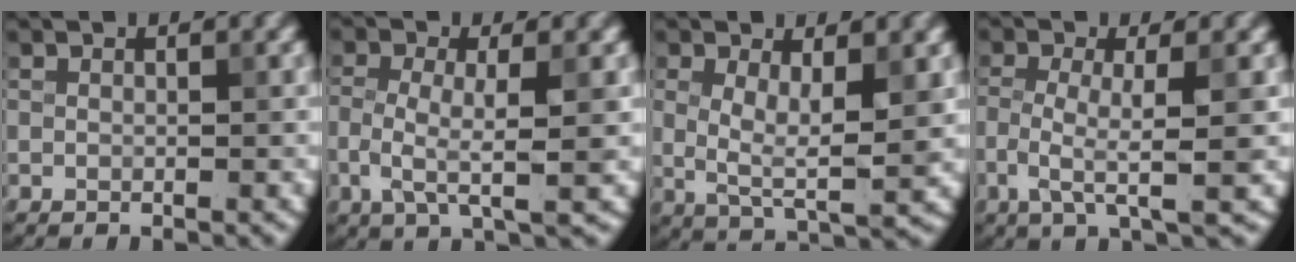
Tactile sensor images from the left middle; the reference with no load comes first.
{"total": 4.5, "force": [-0.9, 1.3, 4.2], "torque": [-0.095, -0.006, -0.020]}
{"total": 5.0, "force": [0.7, 1.9, 4.5], "torque": [-0.092, -0.008, 0.015]}
{"total": 4.4, "force": [-1.1, 0.9, 4.1], "torque": [-0.087, -0.005, -0.025]}